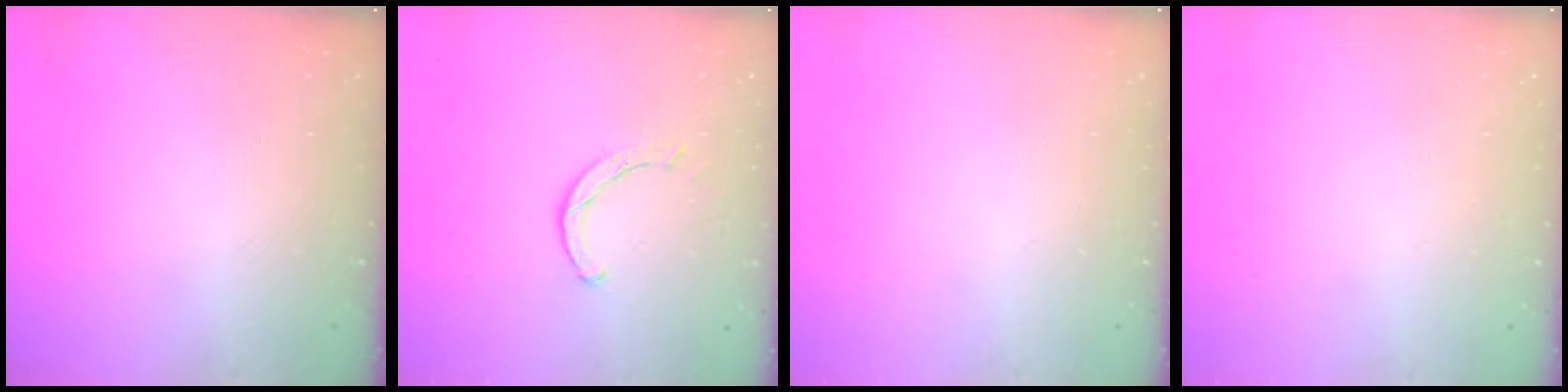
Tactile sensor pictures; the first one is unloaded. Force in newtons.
{"total": 1.6, "press": 1.6, "slide": 0.2}
{"total": 0.0}
{"total": 2.6, "press": 2.6, "slide": 0.2}